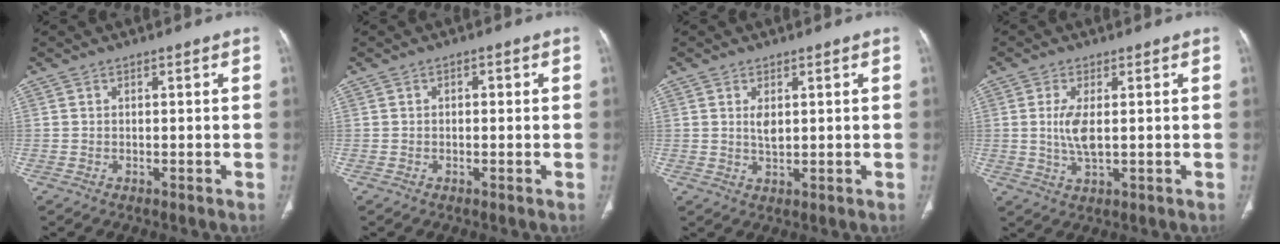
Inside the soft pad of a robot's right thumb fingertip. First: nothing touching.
{"total": 1.3, "force": [0.1, 0.8, 1.0], "torque": [-0.011, 0.007, -0.001]}
{"total": 2.7, "force": [0.7, 1.3, 2.3], "torque": [-0.039, -0.007, 0.017]}
{"total": 5.2, "force": [0.4, 1.9, 4.8], "torque": [-0.109, -0.010, 0.013]}